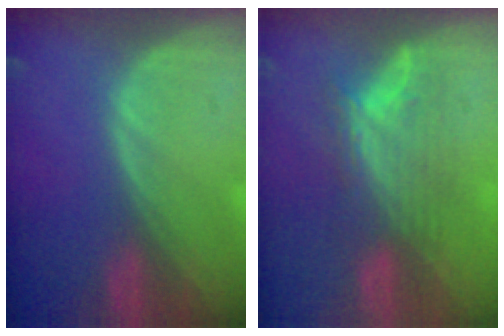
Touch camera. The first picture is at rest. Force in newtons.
{"total": 7.0, "press": 6.5, "slide": 2.6}